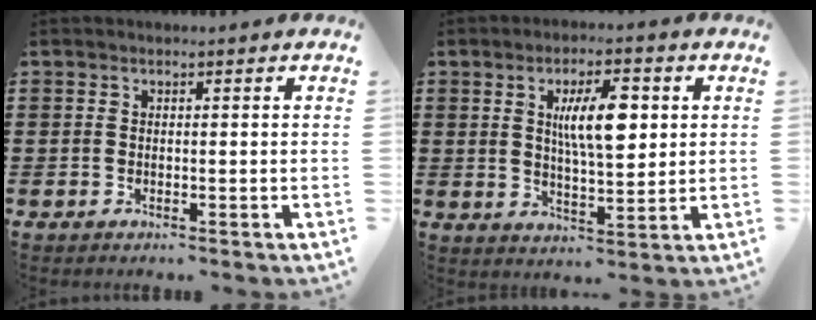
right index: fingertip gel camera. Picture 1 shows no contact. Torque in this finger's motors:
{"motor_torque": [1.01, 0.49, 0.34, 0.20]}